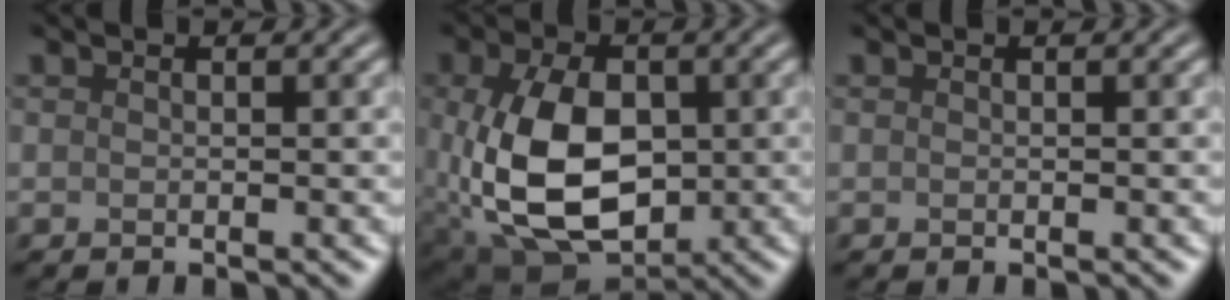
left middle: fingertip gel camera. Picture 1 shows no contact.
{"total": 11.3, "force": [-0.8, 7.3, 8.6], "torque": [-0.193, -0.015, -0.005]}
{"total": 0.0}